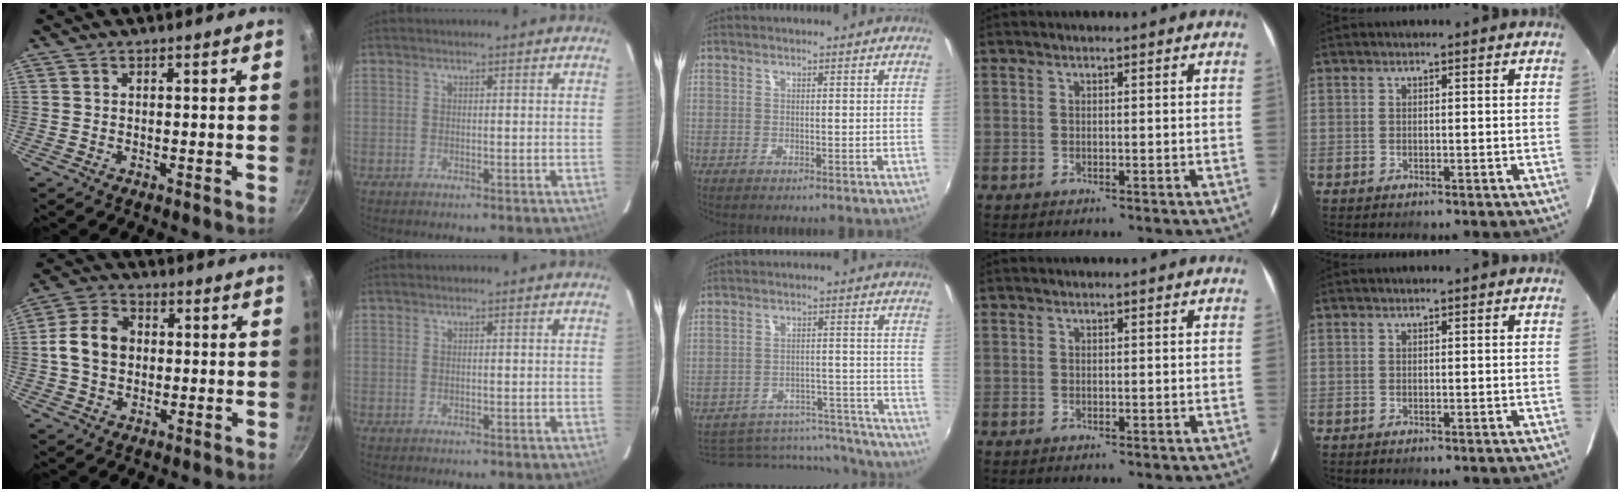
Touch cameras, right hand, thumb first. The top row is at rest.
{"thumb": {"total": 9.2, "force": [0.3, 7.1, 5.9], "torque": [-0.092, 0.018, -0.008]}, "middle": {"total": 15.7, "force": [-13.9, 6.4, 3.6], "torque": [-0.074, 0.040, -0.163]}}